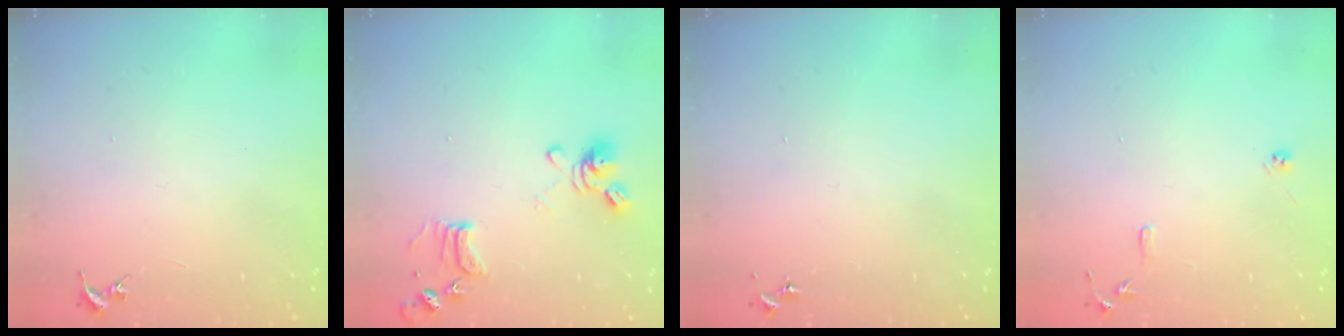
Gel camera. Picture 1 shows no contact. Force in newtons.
{"total": 11.9, "press": 11.8, "slide": 1.3}
{"total": 0.0}
{"total": 7.9, "press": 7.9, "slide": 0.8}